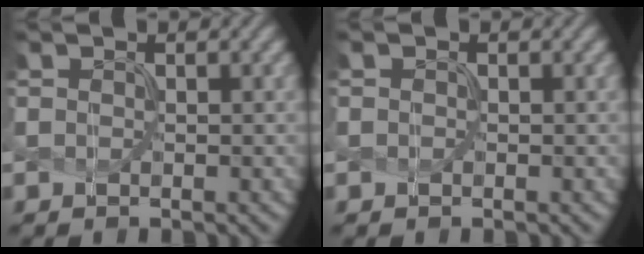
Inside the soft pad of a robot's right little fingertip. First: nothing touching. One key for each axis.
{"total": 0.0}